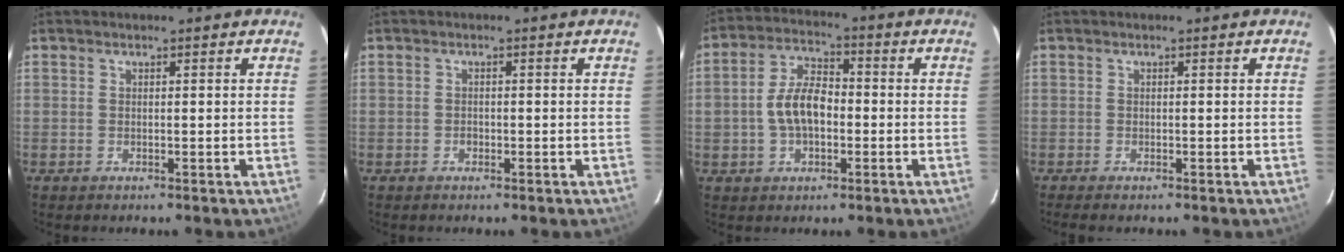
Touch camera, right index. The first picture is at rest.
{"total": 0.9, "force": [-0.4, 0.7, 0.3], "torque": [-0.006, 0.001, -0.006]}
{"total": 8.6, "force": [-1.2, 5.1, 6.8], "torque": [-0.135, 0.019, -0.017]}
{"total": 1.6, "force": [-1.3, 0.3, 0.9], "torque": [-0.020, -0.006, -0.023]}